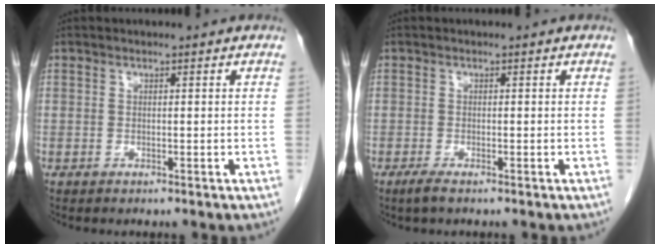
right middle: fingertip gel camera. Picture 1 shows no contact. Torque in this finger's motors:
{"motor_torque": [0.44, -0.04, 0.00, 0.00]}